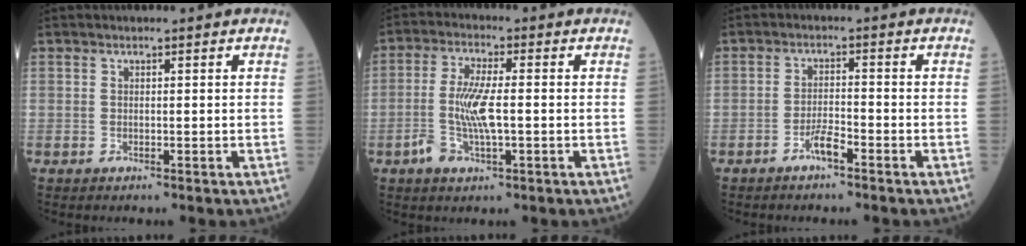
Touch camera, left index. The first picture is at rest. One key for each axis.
{"total": 6.7, "fx": -1.2, "fy": 1.7, "fz": 6.4, "tx": -0.141, "ty": -0.002, "tz": -0.025}
{"total": 2.9, "fx": -2.1, "fy": 0.4, "fz": 1.9, "tx": -0.039, "ty": 0.000, "tz": -0.041}